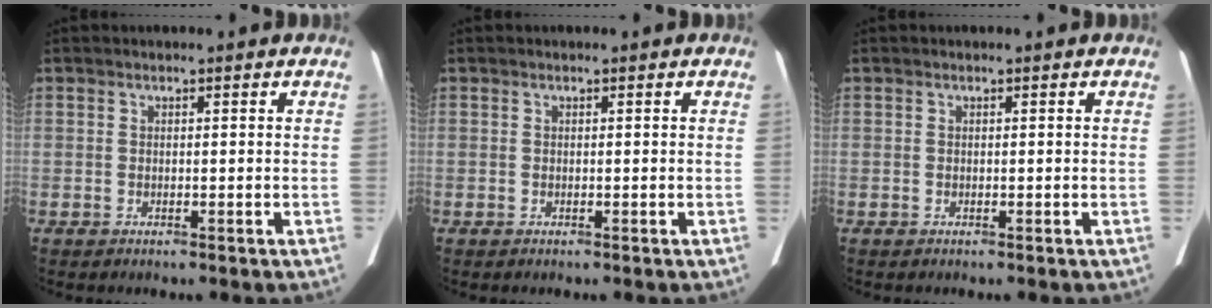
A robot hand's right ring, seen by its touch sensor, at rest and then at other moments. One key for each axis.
{"total": 0.0}
{"total": 0.0}